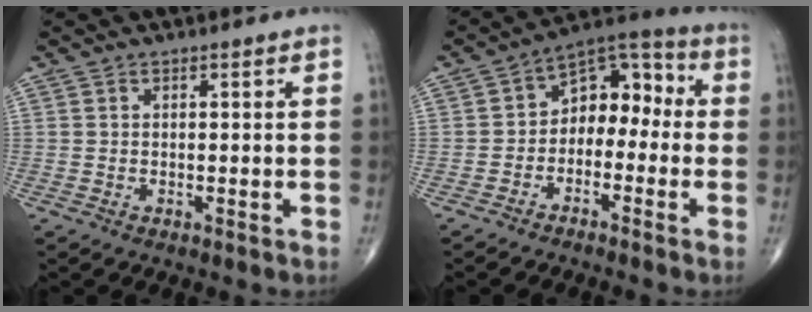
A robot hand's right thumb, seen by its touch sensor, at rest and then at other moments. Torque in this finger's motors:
{"motor_torque": [-0.16, 0.12, 0.64, 0.05, 0.07]}